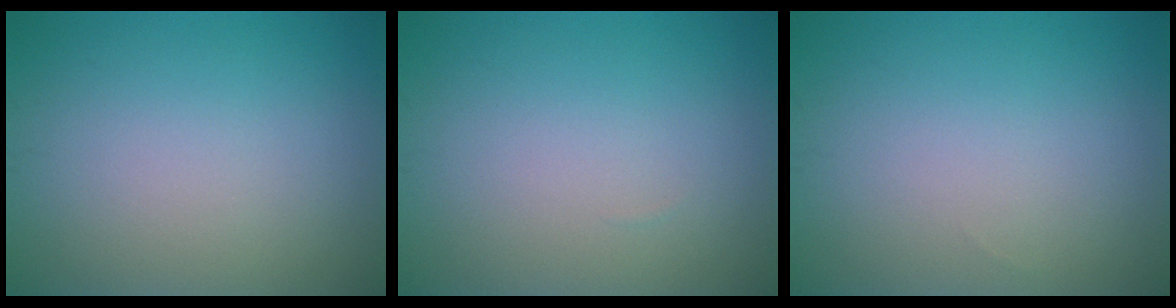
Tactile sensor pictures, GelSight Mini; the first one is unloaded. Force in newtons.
{"total": 0.0}
{"total": 0.0}